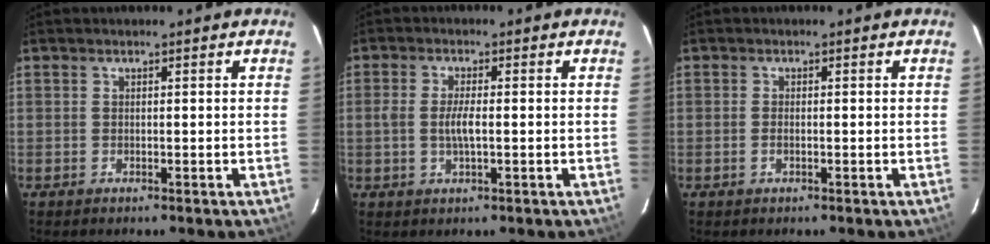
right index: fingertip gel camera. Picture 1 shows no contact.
{"total": 3.5, "force": [-0.4, 0.9, 3.3], "torque": [-0.064, 0.001, -0.007]}
{"total": 0.9, "force": [-0.4, 0.4, 0.7], "torque": [-0.019, -0.001, -0.007]}